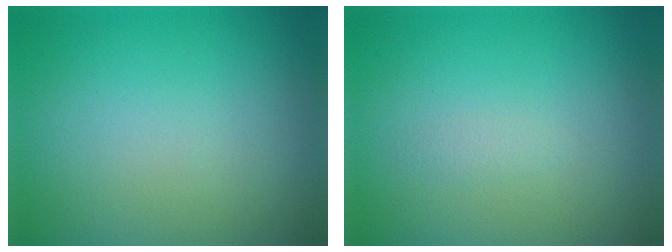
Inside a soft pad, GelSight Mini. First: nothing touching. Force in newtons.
{"total": 0.6, "press": 0.6, "slide": 0.1}